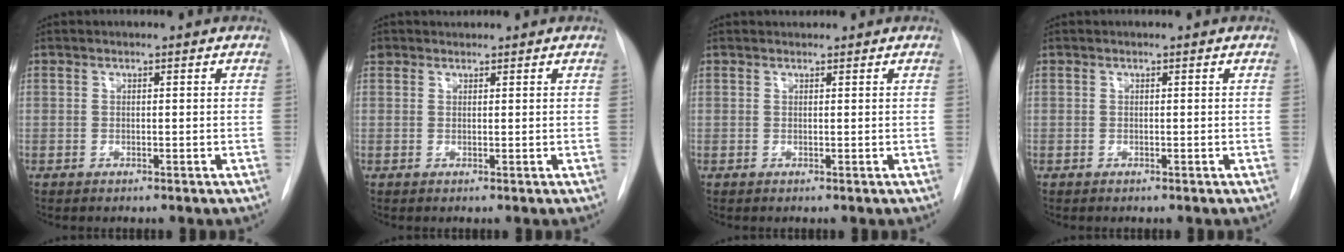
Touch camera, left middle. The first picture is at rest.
{"total": 1.5, "force": [1.3, 0.8, -0.2], "torque": [0.001, 0.014, 0.023]}
{"total": 0.9, "force": [0.8, 0.2, 0.0], "torque": [-0.011, 0.008, 0.015]}
{"total": 0.0}